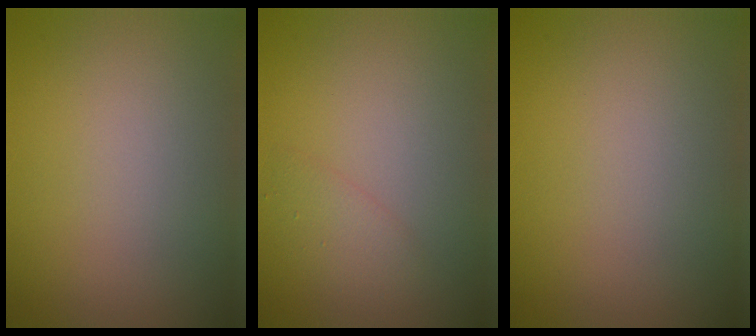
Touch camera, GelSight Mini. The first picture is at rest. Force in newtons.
{"total": 1.3, "press": 1.3, "slide": 0.1}
{"total": 0.0}